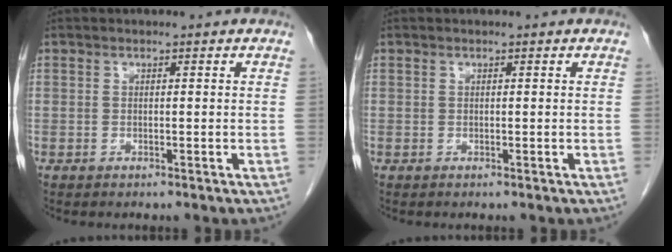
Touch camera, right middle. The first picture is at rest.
{"total": 0.0}